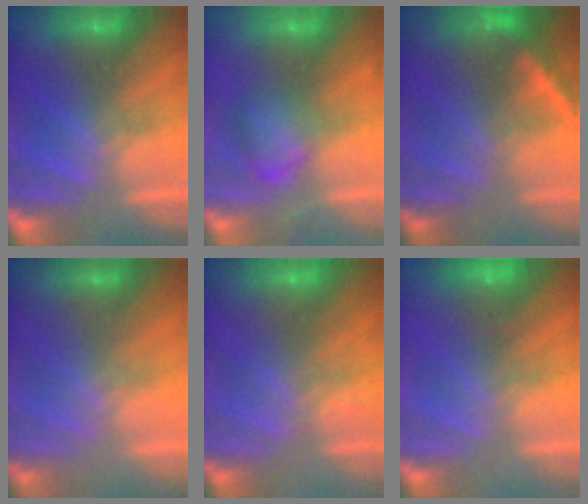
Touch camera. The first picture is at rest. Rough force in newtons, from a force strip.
{"total": 2.3}
{"total": 2.2}
{"total": 2.1}
{"total": 2.1}
{"total": 2.0}